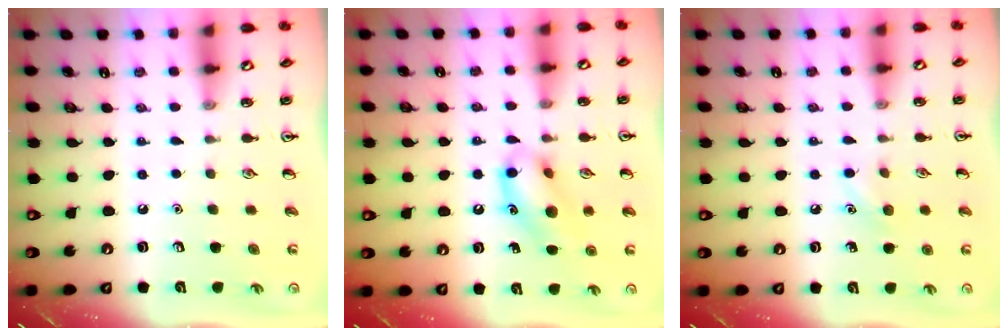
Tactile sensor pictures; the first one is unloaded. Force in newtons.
{"total": 11.8, "press": 11.6, "slide": 2.1}
{"total": 5.5, "press": 5.2, "slide": 1.8}